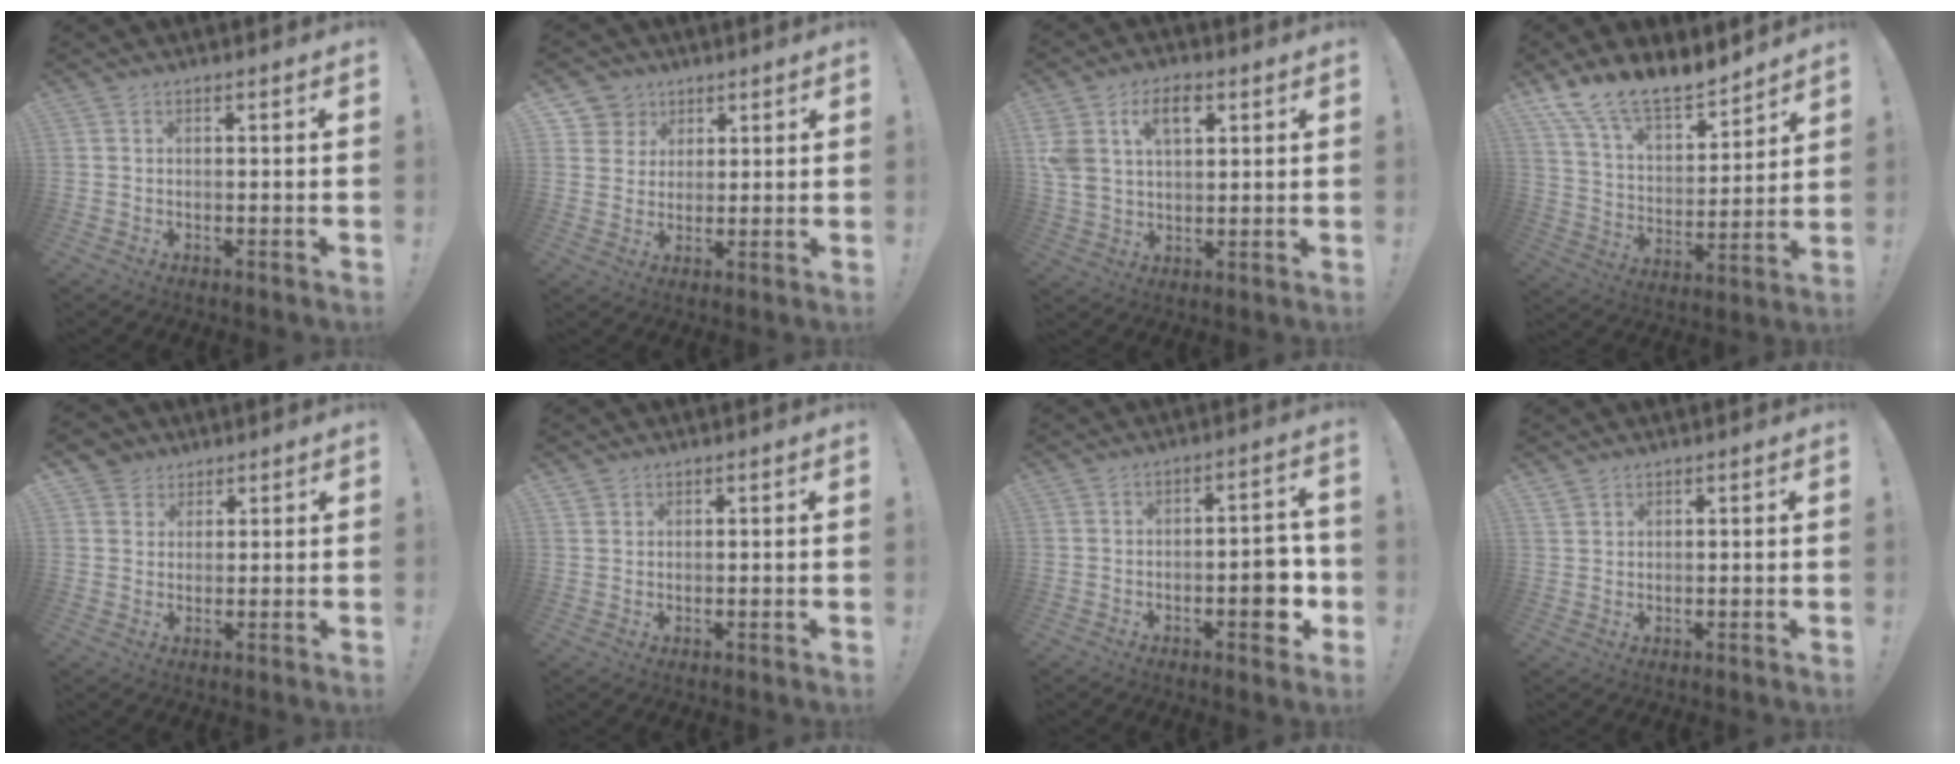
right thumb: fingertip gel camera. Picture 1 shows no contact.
{"total": 6.5, "force": [3.2, 5.6, 0.5], "torque": [-0.003, -0.028, 0.064]}
{"total": 10.7, "force": [4.8, 6.8, 6.7], "torque": [-0.134, -0.005, 0.086]}
{"total": 14.1, "force": [12.4, 4.6, 5.1], "torque": [-0.109, -0.095, 0.228]}
{"total": 4.4, "force": [2.7, 3.5, 0.2], "torque": [-0.006, -0.014, 0.053]}
{"total": 1.8, "force": [1.4, 1.2, 0.1], "torque": [0.004, -0.009, 0.024]}
{"total": 10.2, "force": [-2.6, 4.3, 8.8], "torque": [-0.093, 0.007, -0.040]}
{"total": 2.8, "force": [2.2, 1.6, 0.5], "torque": [0.001, -0.017, 0.039]}